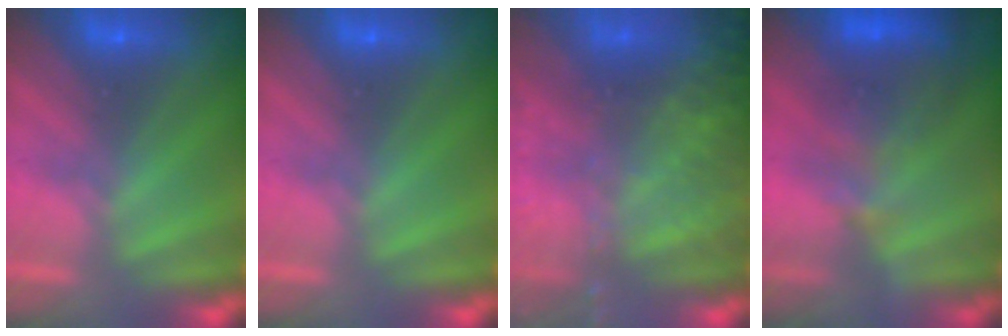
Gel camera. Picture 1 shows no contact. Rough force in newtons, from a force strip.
{"total": 0.0}
{"total": 8.1}
{"total": 3.8}